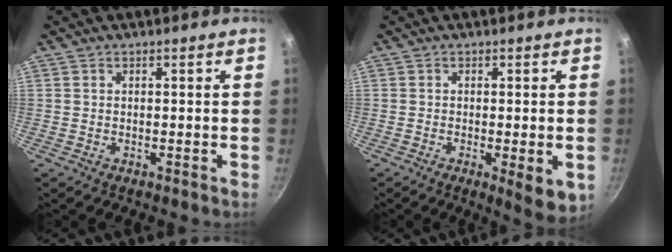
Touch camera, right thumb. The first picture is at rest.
{"total": 5.8, "force": [-1.5, 1.4, 5.4], "torque": [-0.078, -0.016, -0.020]}